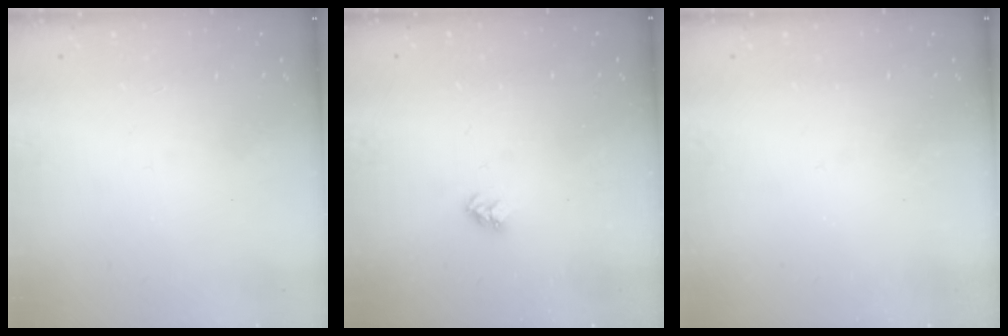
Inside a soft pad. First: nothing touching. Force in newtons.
{"total": 3.2, "press": 3.1, "slide": 0.3}
{"total": 0.0}